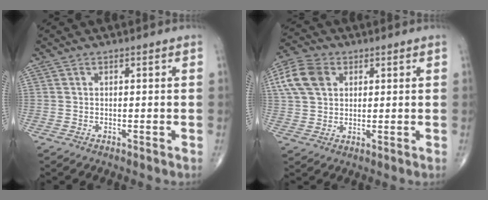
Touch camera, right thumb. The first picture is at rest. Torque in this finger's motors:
{"motor_torque": [0.04, 0.17, 0.09, -0.09, 0.02]}